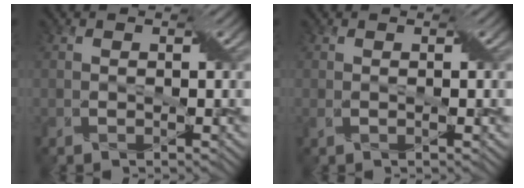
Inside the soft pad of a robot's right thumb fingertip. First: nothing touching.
{"total": 1.1, "force": [0.0, 0.2, 1.1], "torque": [-0.021, 0.001, 0.002]}